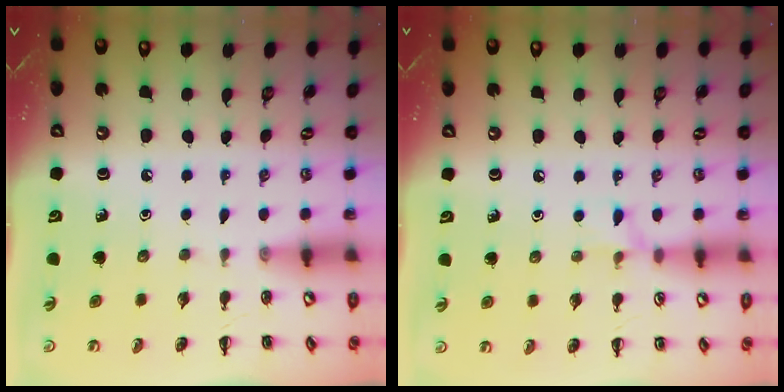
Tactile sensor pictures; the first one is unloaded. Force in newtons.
{"total": 5.4, "press": 5.1, "slide": 1.8}